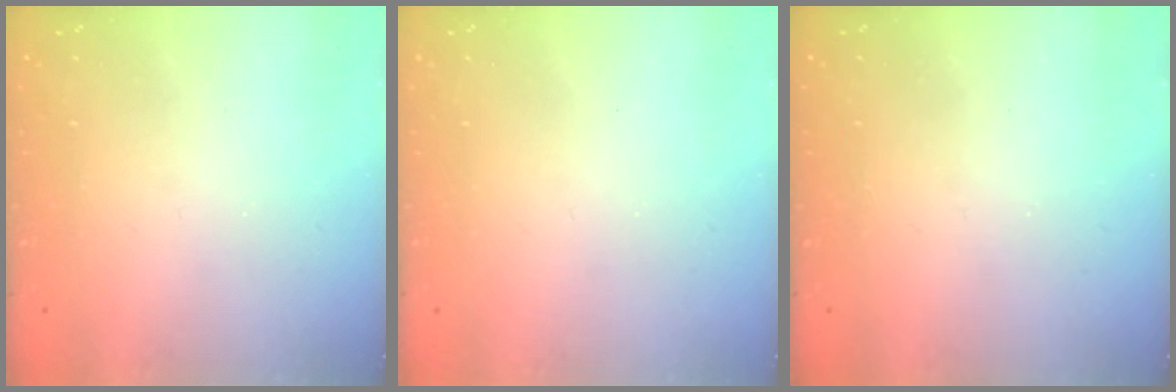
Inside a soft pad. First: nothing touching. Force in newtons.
{"total": 0.0}
{"total": 3.1, "press": 3.0, "slide": 0.4}